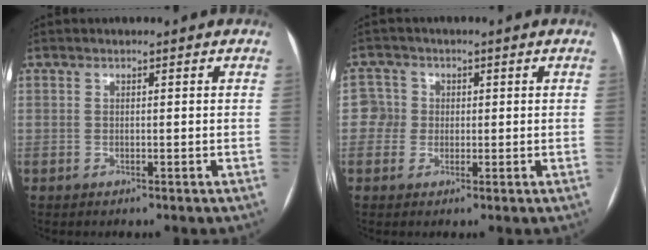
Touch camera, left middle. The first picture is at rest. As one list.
[{"total": 3.1, "force": [0.0, 3.1, 0.1], "torque": [0.009, 0.015, -0.001]}]